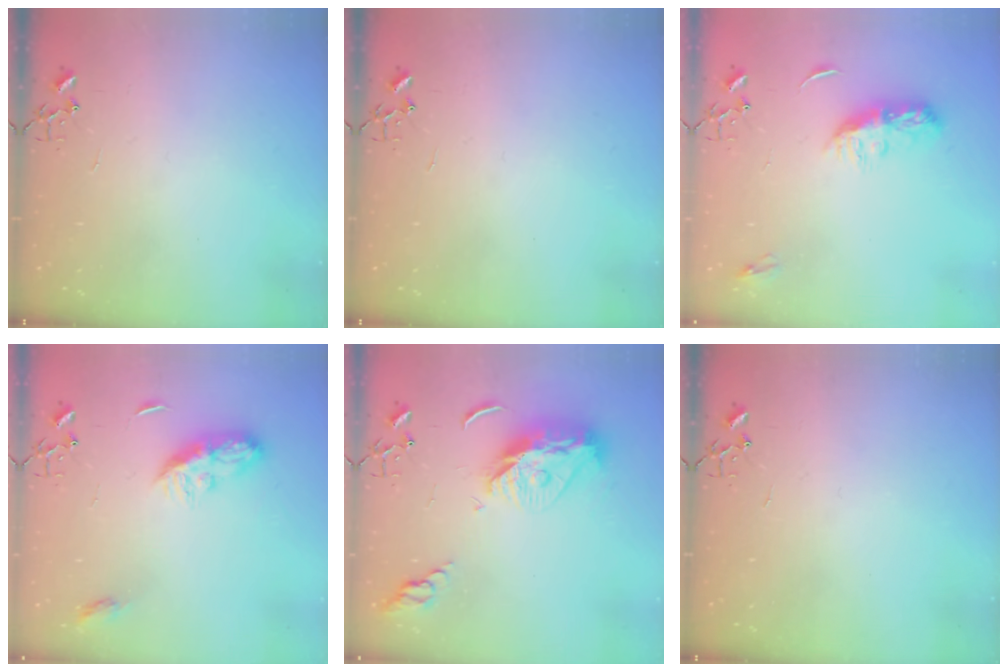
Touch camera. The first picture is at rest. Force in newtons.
{"total": 0.0}
{"total": 8.3, "press": 8.3, "slide": 0.4}
{"total": 8.8, "press": 8.8, "slide": 0.0}
{"total": 13.4, "press": 13.4, "slide": 1.2}
{"total": 0.0}